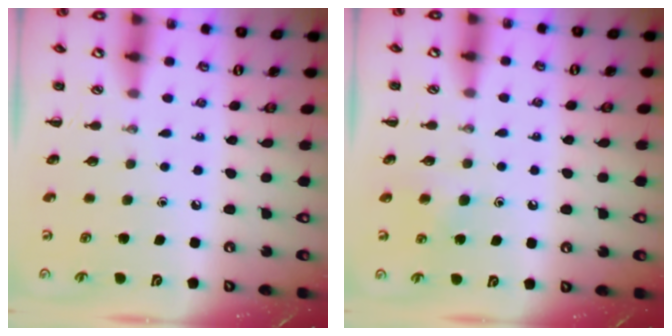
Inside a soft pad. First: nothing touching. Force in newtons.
{"total": 4.8, "press": 4.5, "slide": 1.7}